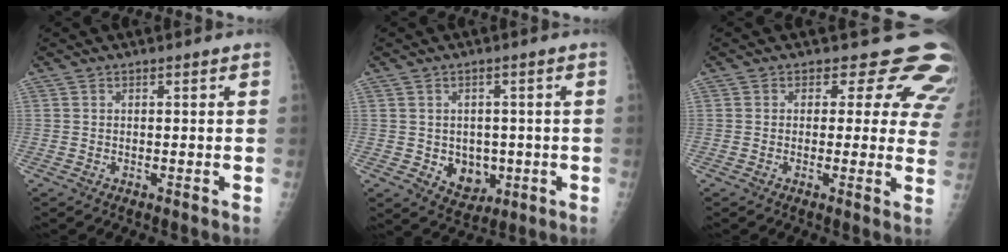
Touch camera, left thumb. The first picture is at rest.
{"total": 6.5, "force": [-1.1, 5.3, 3.6], "torque": [-0.021, -0.001, 0.001]}
{"total": 12.0, "force": [8.4, 7.1, 5.0], "torque": [0.001, -0.032, 0.067]}